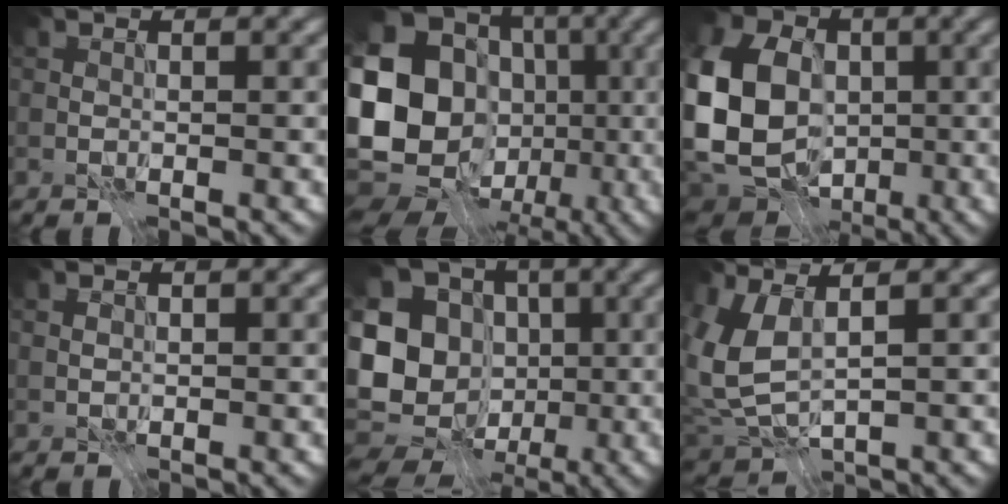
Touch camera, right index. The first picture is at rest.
{"total": 21.1, "force": [-2.0, 18.0, 10.9], "torque": [-0.230, 0.003, -0.069]}
{"total": 14.0, "force": [-0.8, 11.0, 8.7], "torque": [-0.232, -0.002, -0.028]}
{"total": 0.6, "force": [0.3, 0.4, 0.3], "torque": [-0.007, 0.001, 0.007]}
{"total": 14.1, "force": [-2.3, 11.8, 7.3], "torque": [-0.179, -0.003, -0.036]}
{"total": 5.6, "force": [1.8, 2.5, 4.7], "torque": [-0.119, 0.000, 0.039]}